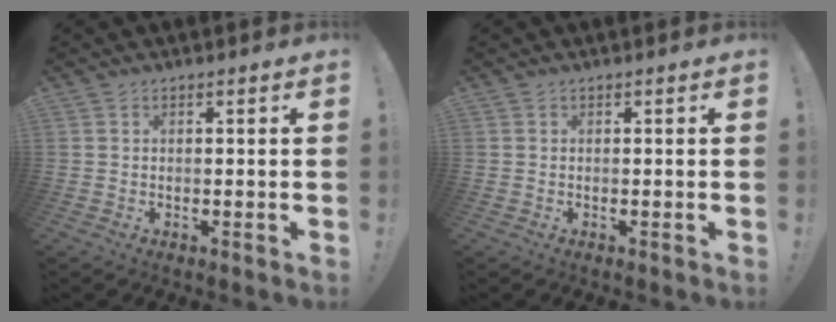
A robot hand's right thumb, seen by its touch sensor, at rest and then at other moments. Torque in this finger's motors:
{"motor_torque": [-0.03, -0.03, -0.01, -0.04, 0.00]}